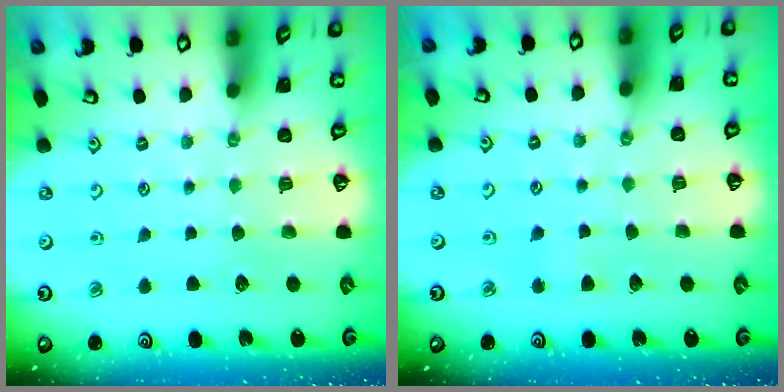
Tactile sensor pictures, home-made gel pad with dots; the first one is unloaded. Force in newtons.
{"total": 2.7, "press": 2.6, "slide": 0.5}